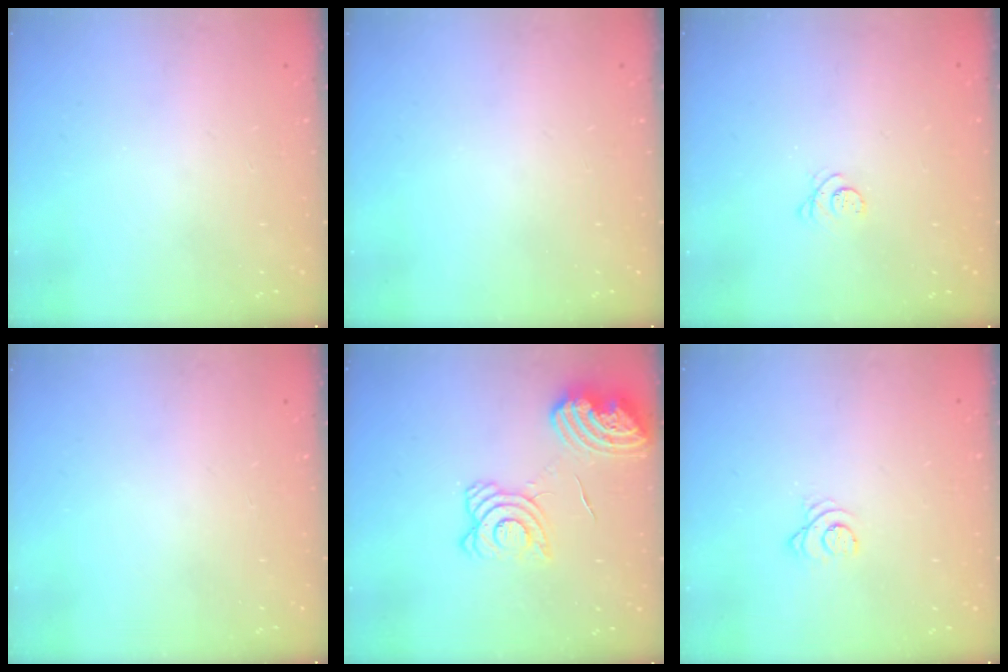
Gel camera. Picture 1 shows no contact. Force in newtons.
{"total": 0.0}
{"total": 2.8, "press": 2.8, "slide": 0.4}
{"total": 0.0}
{"total": 15.7, "press": 15.5, "slide": 1.9}
{"total": 2.8, "press": 2.8, "slide": 0.3}